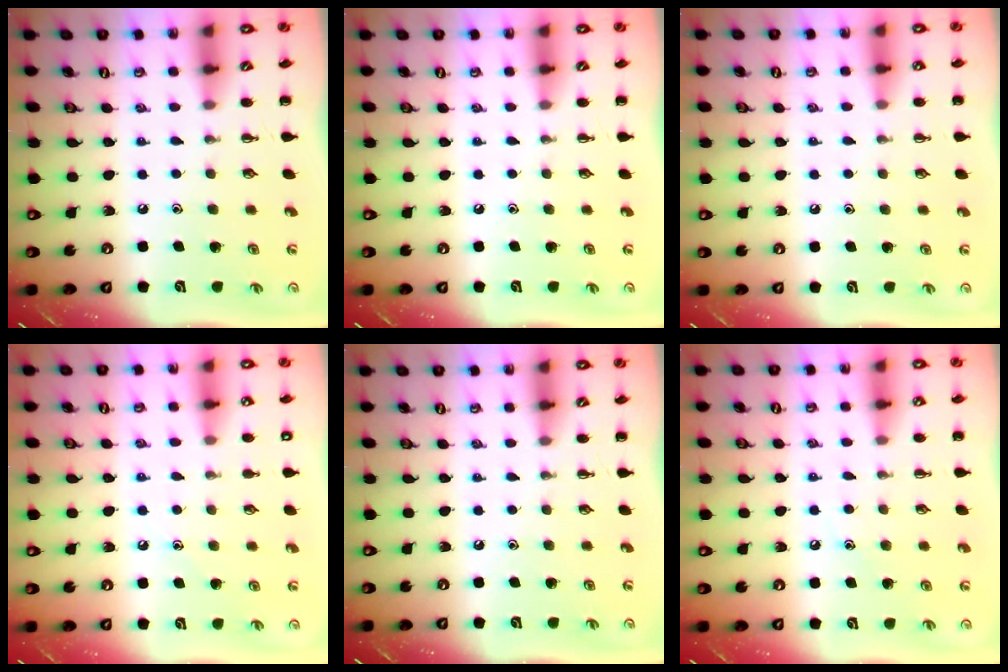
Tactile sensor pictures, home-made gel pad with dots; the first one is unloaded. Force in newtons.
{"total": 0.0}
{"total": 3.2, "press": 3.1, "slide": 1.1}
{"total": 9.7, "press": 9.6, "slide": 1.8}
{"total": 0.0}
{"total": 7.1, "press": 6.9, "slide": 1.9}